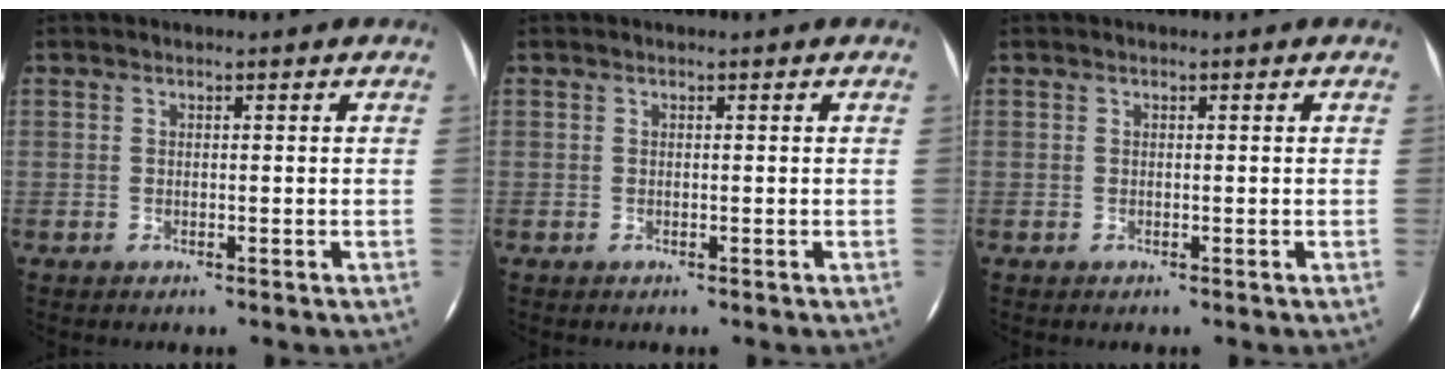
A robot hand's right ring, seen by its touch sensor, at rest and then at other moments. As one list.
[{"total": 0.0}, {"total": 0.0}]